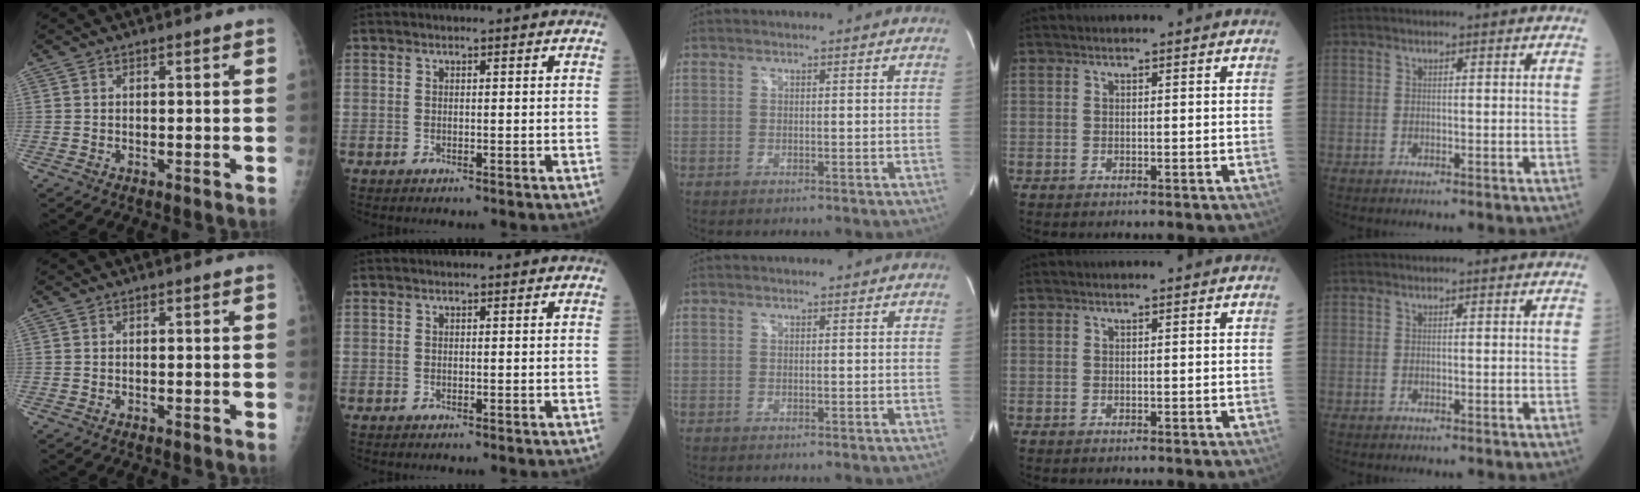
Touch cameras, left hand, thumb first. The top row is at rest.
{}